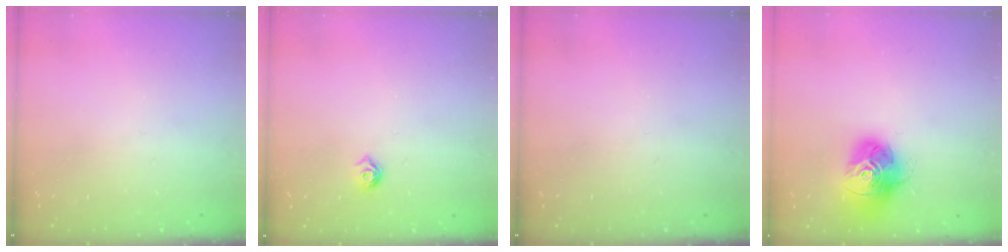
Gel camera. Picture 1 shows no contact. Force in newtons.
{"total": 5.1, "press": 5.0, "slide": 0.9}
{"total": 0.0}
{"total": 15.3, "press": 15.2, "slide": 1.8}